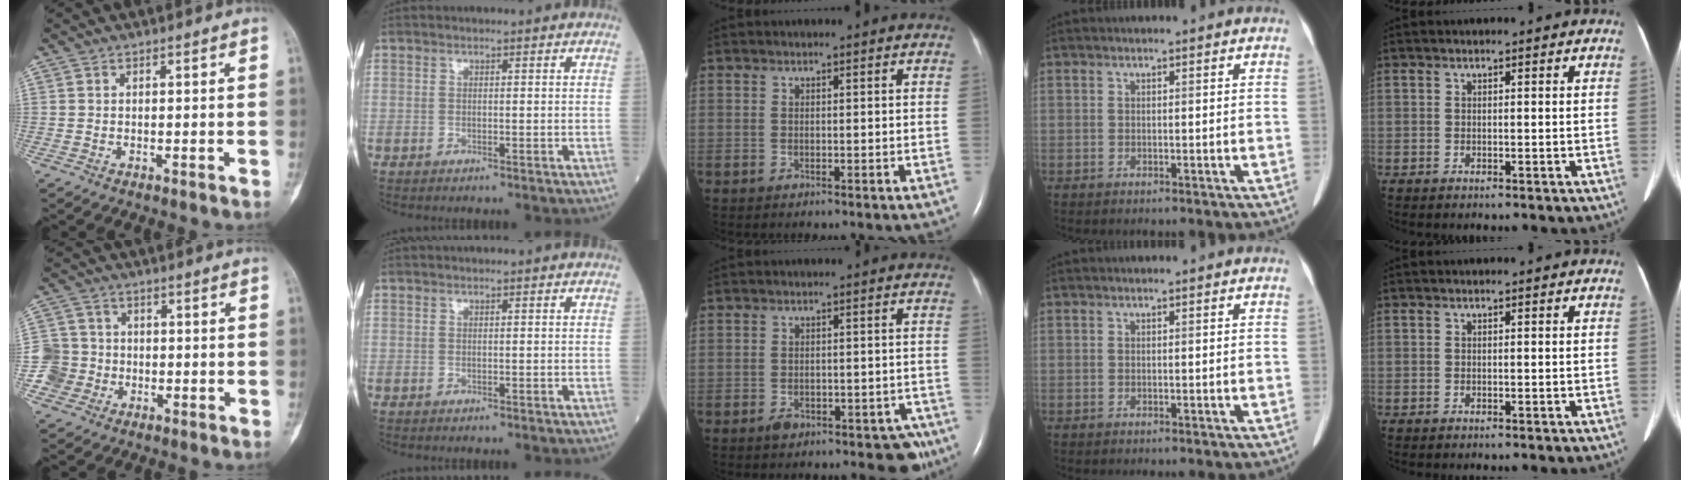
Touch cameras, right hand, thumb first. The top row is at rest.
{"thumb": {"total": 6.0, "force": [-1.7, 5.8, 0.5], "torque": [0.017, 0.018, -0.036]}, "middle": {"total": 5.8, "force": [-3.8, 2.9, 3.2], "torque": [-0.021, 0.015, -0.045]}}